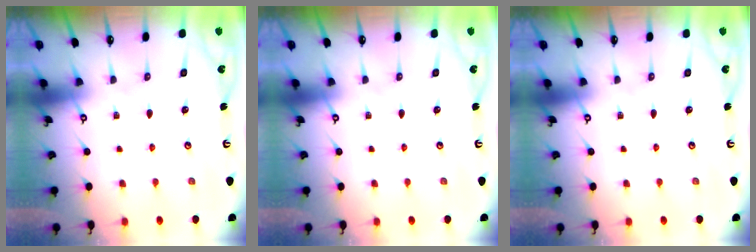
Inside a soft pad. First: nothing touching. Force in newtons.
{"total": 0.0}
{"total": 0.0}